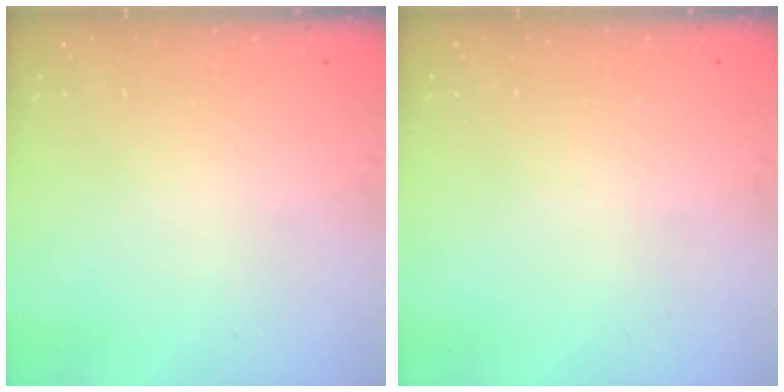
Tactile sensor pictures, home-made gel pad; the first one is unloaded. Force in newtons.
{"total": 0.0}